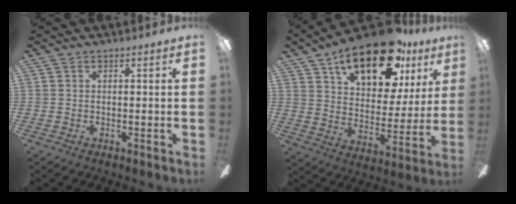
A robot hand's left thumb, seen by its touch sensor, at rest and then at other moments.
{"total": 22.0, "force": [14.3, 10.1, 13.2], "torque": [-0.202, -0.074, 0.243]}